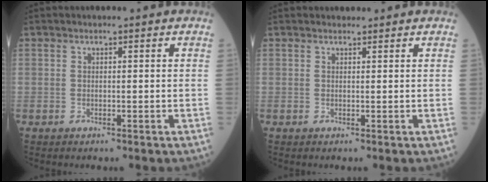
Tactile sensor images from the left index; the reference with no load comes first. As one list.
[{"total": 0.7, "force": [0.6, 0.2, 0.0], "torque": [-0.010, 0.002, 0.010]}]